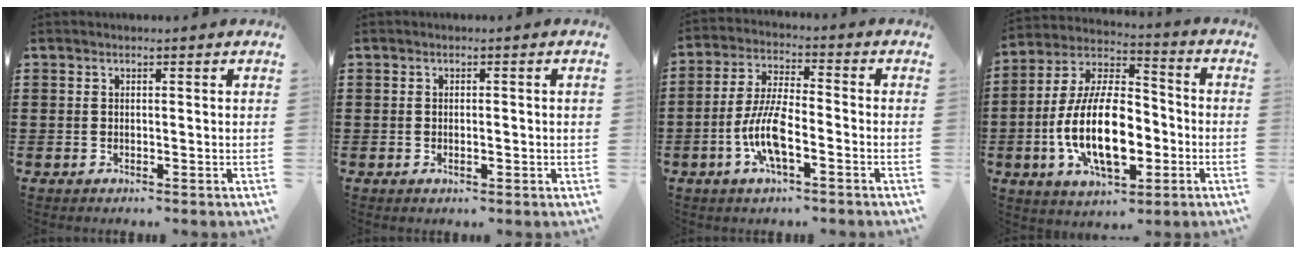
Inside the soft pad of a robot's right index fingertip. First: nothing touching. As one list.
[{"total": 1.6, "force": [-0.2, 0.5, 1.5], "torque": [-0.026, 0.001, -0.004]}, {"total": 8.6, "force": [-3.1, 2.6, 7.5], "torque": [-0.170, -0.009, -0.063]}, {"total": 15.4, "force": [-3.9, 7.6, 12.8], "torque": [-0.277, -0.005, -0.075]}]